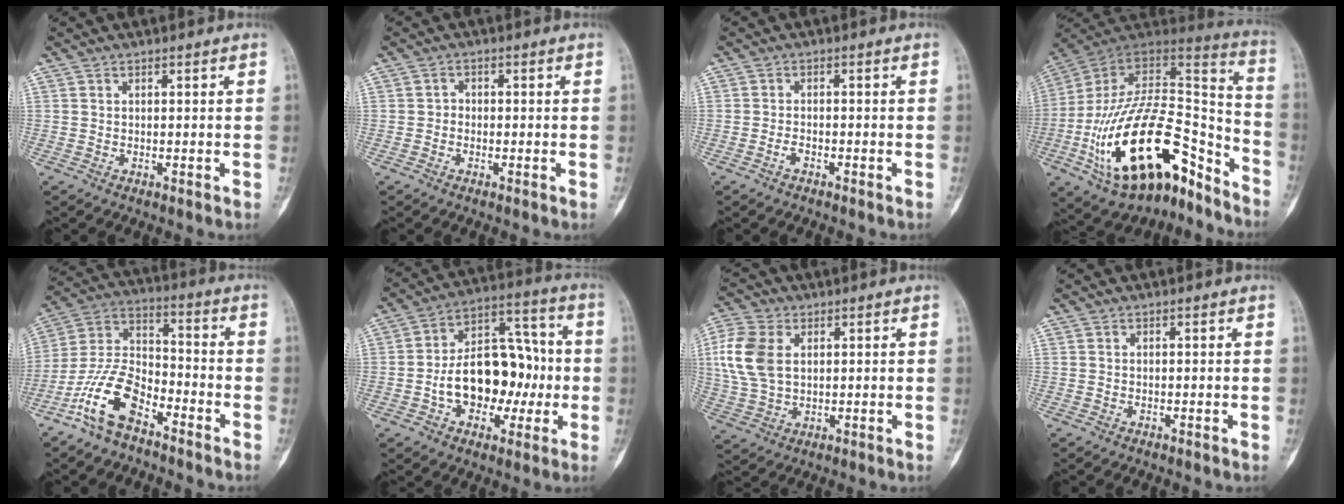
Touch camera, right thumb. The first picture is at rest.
{"total": 1.3, "force": [-0.6, 1.1, 0.5], "torque": [0.002, 0.005, -0.018]}
{"total": 1.5, "force": [-1.0, 0.7, 0.8], "torque": [-0.019, 0.007, -0.019]}
{"total": 30.4, "force": [-16.1, 14.1, 21.5], "torque": [-0.355, 0.083, -0.260]}
{"total": 13.0, "force": [-8.0, 6.2, 8.1], "torque": [-0.163, 0.059, -0.163]}
{"total": 18.0, "force": [-2.2, 11.8, 13.4], "torque": [-0.176, 0.044, -0.029]}
{"total": 10.7, "force": [2.1, 7.0, 7.8], "torque": [-0.178, 0.005, 0.044]}
{"total": 0.0}